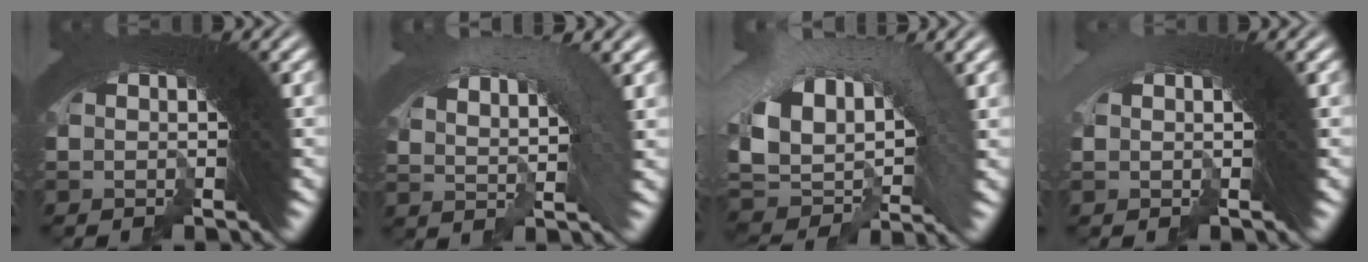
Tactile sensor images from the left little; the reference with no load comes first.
{"total": 4.5, "force": [-0.2, 3.5, 2.9], "torque": [-0.049, 0.005, -0.008]}
{"total": 6.8, "force": [-3.2, 5.3, 2.7], "torque": [-0.076, -0.029, -0.040]}
{"total": 3.1, "force": [-2.3, -0.3, -2.1], "torque": [0.022, -0.015, -0.031]}